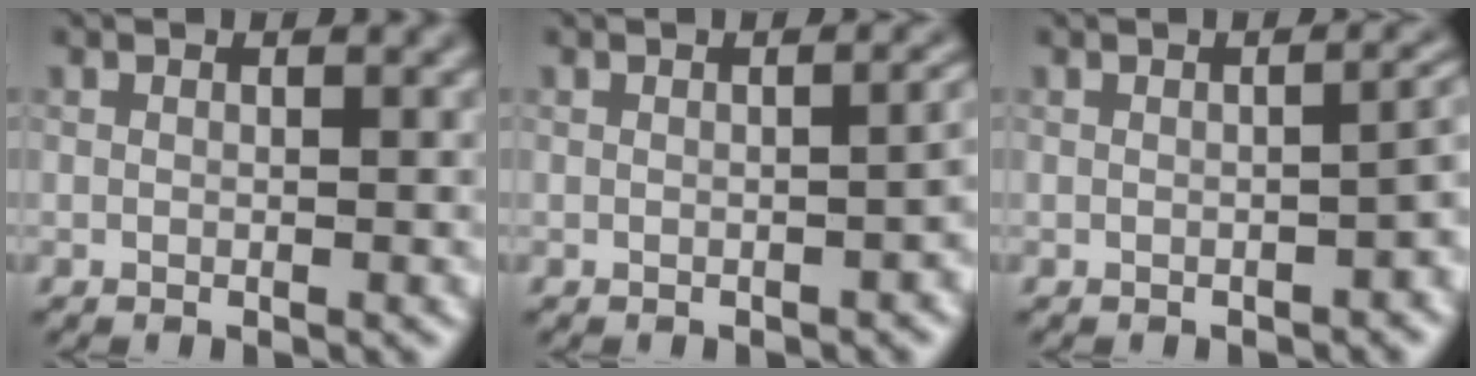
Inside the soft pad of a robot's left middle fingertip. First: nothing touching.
{"total": 2.4, "force": [-0.7, 1.0, 2.1], "torque": [-0.023, 0.004, -0.009]}
{"total": 3.0, "force": [-1.0, 1.2, 2.6], "torque": [-0.029, 0.004, -0.013]}